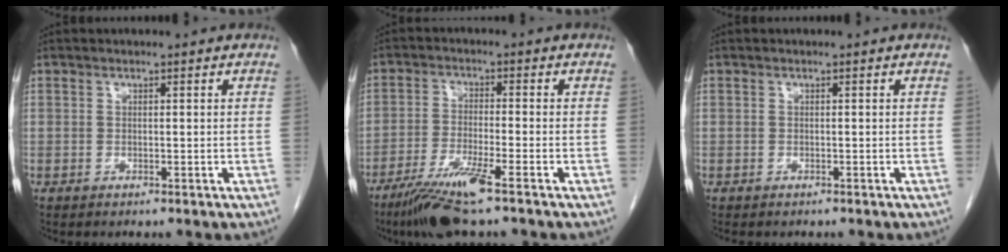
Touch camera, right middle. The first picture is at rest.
{"total": 8.1, "force": [-5.3, 0.0, 6.2], "torque": [-0.122, -0.025, -0.100]}
{"total": 2.0, "force": [-1.7, 0.8, 0.8], "torque": [-0.014, -0.003, -0.017]}